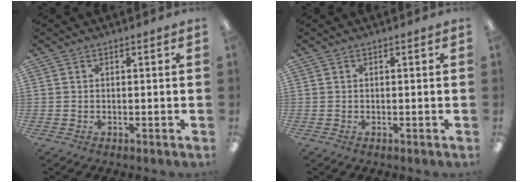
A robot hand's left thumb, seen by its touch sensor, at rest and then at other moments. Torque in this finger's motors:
{"motor_torque": [-0.01, 0.01, -0.23, -0.17, 0.00]}